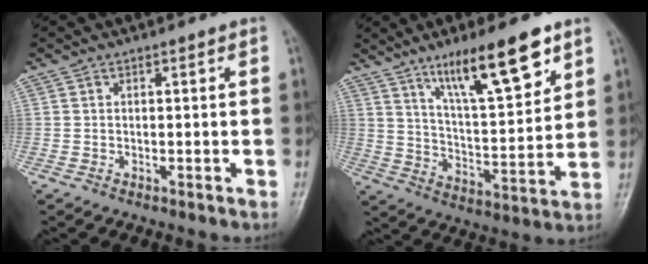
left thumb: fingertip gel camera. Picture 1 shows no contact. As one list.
[{"total": 16.1, "force": [9.9, 4.0, 12.1], "torque": [-0.176, -0.049, 0.173]}]